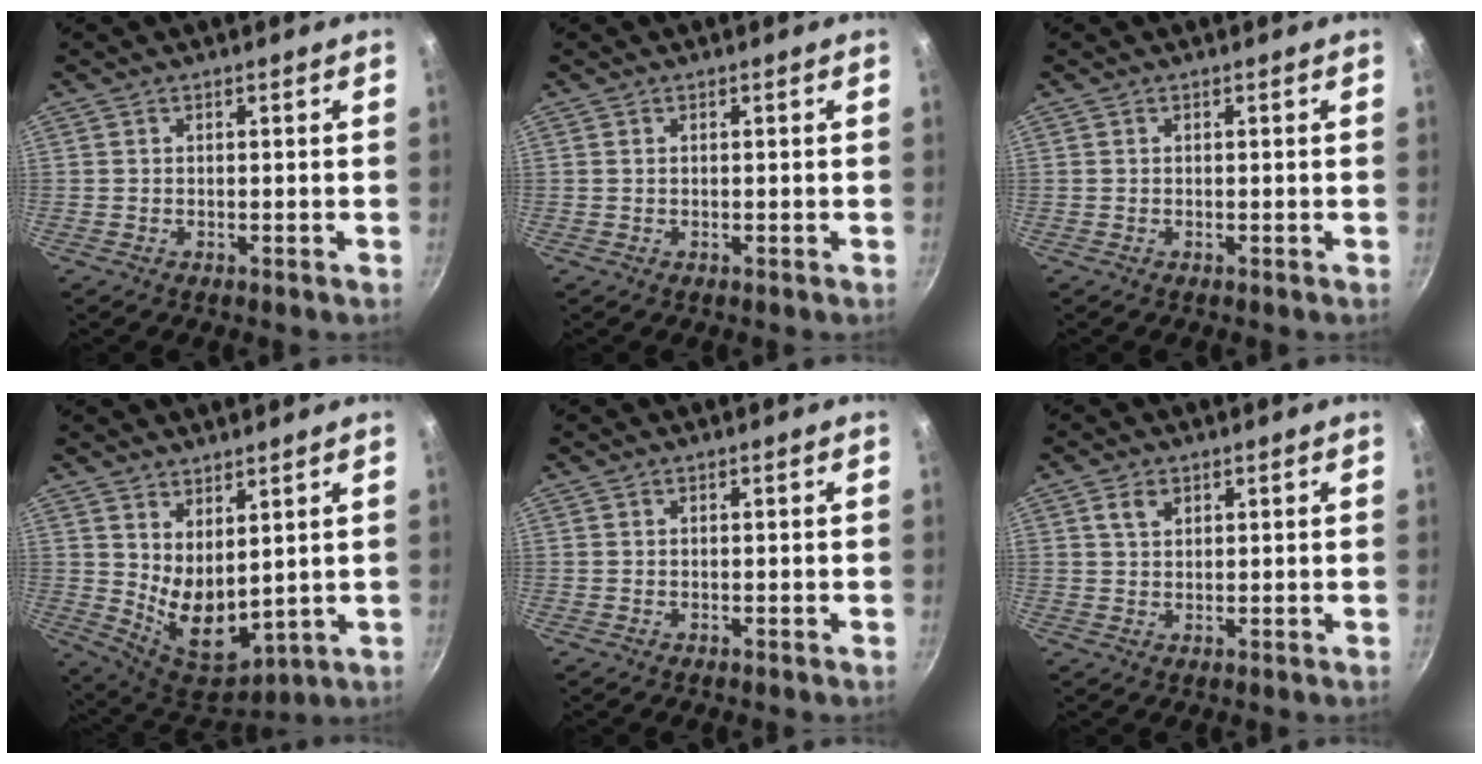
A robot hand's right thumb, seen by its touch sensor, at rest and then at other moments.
{"total": 0.0}
{"total": 0.0}
{"total": 10.3, "force": [3.9, 5.4, 7.8], "torque": [-0.109, -0.056, 0.090]}
{"total": 0.0}
{"total": 2.9, "force": [1.4, 1.8, 1.9], "torque": [-0.029, 0.000, 0.025]}